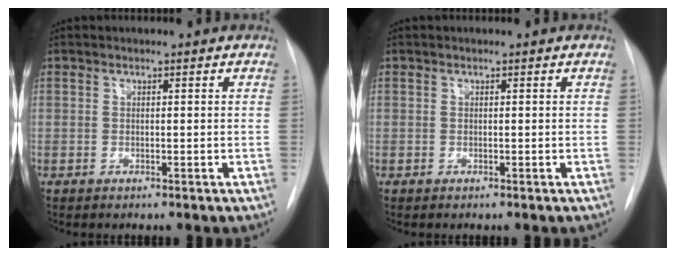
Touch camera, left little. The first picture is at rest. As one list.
[{"total": 0.0}]